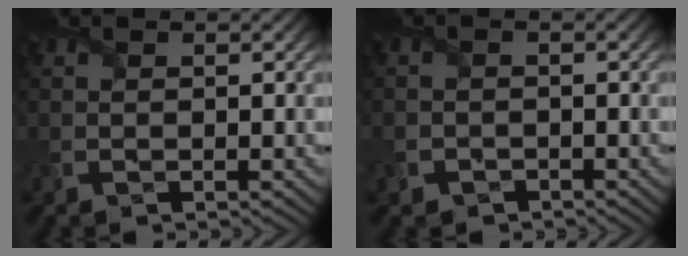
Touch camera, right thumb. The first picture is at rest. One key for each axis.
{"total": 1.6, "fx": -1.1, "fy": 1.2, "fz": 0.0, "tx": 0.006, "ty": -0.002, "tz": -0.023}